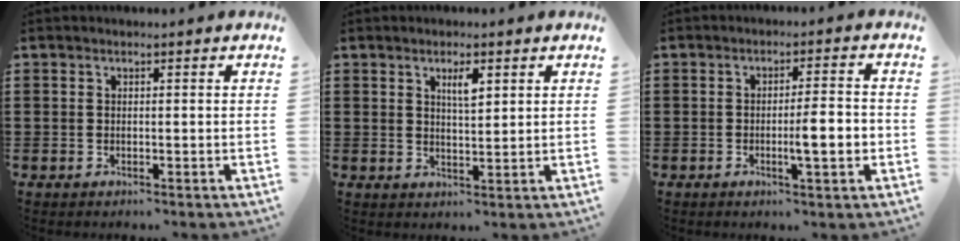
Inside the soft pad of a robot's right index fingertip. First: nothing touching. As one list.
[{"total": 3.1, "force": [1.6, 0.8, 2.5], "torque": [-0.038, -0.002, 0.022]}, {"total": 5.6, "force": [-1.2, 0.8, 5.4], "torque": [-0.082, -0.004, -0.024]}]